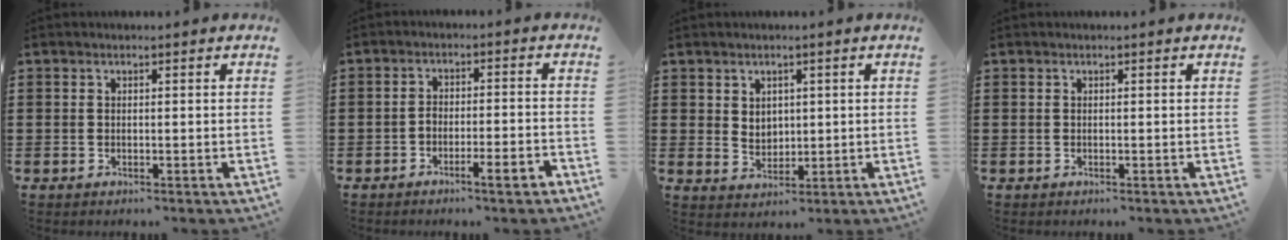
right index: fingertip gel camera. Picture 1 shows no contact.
{"total": 4.1, "force": [-2.8, 0.7, 2.8], "torque": [-0.048, 0.004, -0.053]}
{"total": 2.9, "force": [1.2, 2.5, 0.9], "torque": [-0.019, 0.006, 0.019]}
{"total": 0.0}